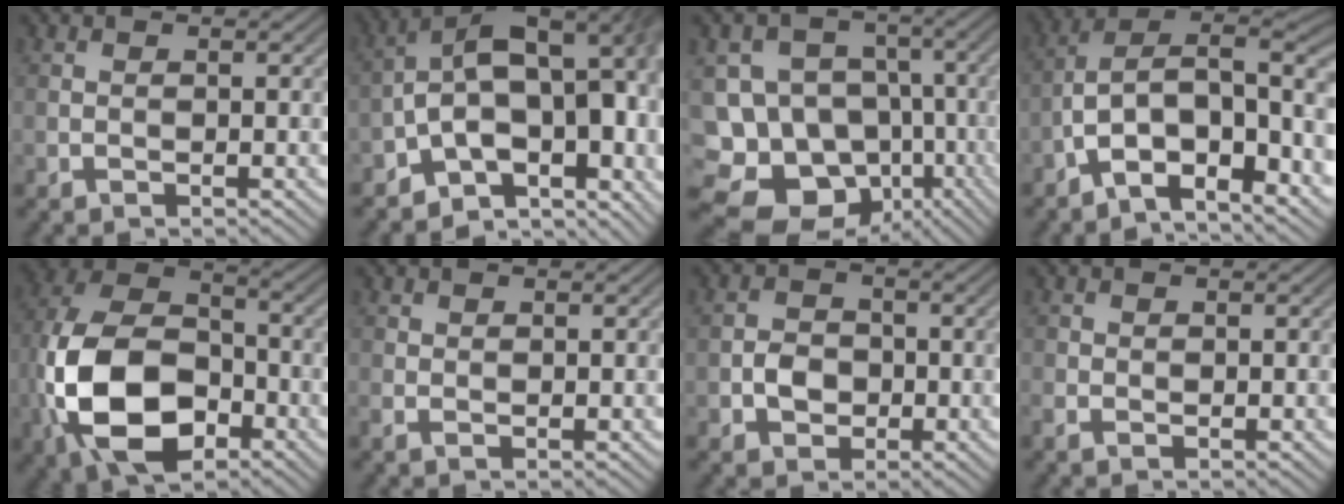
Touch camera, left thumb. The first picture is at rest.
{"total": 16.7, "force": [-3.4, 9.4, 13.3], "torque": [-0.183, -0.002, -0.039]}
{"total": 17.8, "force": [-9.3, 13.9, 6.3], "torque": [-0.148, -0.016, -0.140]}
{"total": 12.3, "force": [-4.7, 5.6, 9.9], "torque": [-0.167, 0.003, -0.091]}
{"total": 16.3, "force": [-5.5, 9.8, 11.7], "torque": [-0.272, -0.018, -0.118]}
{"total": 0.8, "force": [0.2, 0.5, 0.6], "torque": [-0.015, 0.000, 0.003]}
{"total": 3.0, "force": [-0.9, 2.5, 1.5], "torque": [-0.028, -0.001, -0.021]}
{"total": 1.3, "force": [-0.4, 1.0, 0.8], "torque": [-0.018, -0.002, -0.009]}